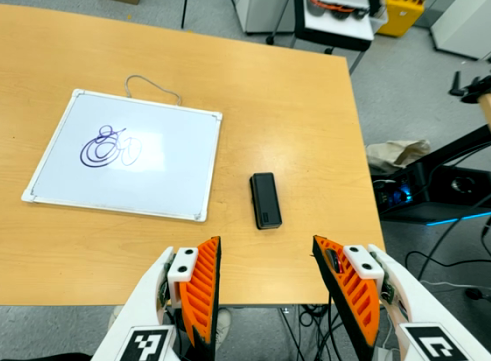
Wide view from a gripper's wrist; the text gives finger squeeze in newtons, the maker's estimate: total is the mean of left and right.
{"total": 0.0}